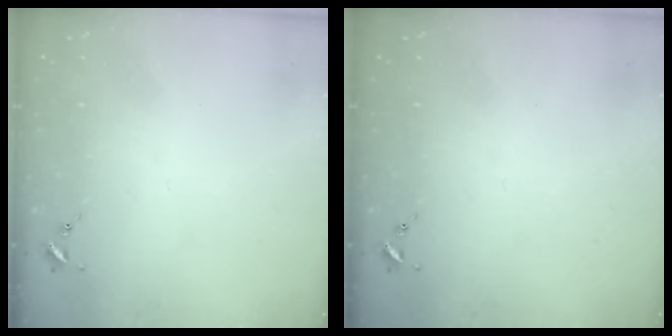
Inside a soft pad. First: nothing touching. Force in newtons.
{"total": 0.0}